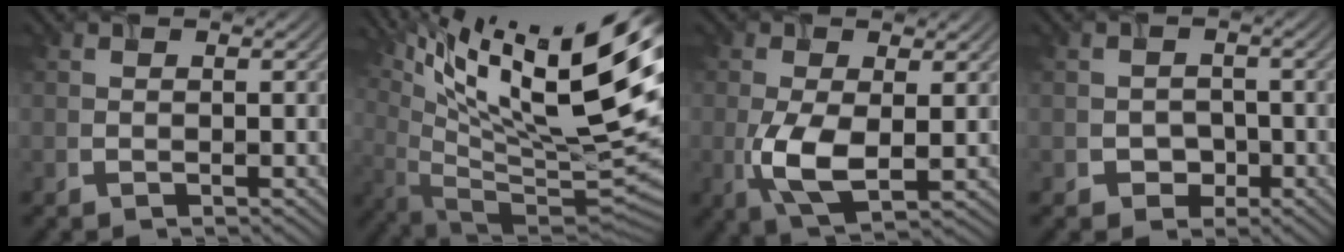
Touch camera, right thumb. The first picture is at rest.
{"total": 18.6, "force": [8.7, 4.6, 15.7], "torque": [-0.247, 0.019, 0.147]}
{"total": 6.7, "force": [-1.2, 3.2, 5.7], "torque": [-0.130, -0.009, -0.018]}
{"total": 2.2, "force": [-1.2, 1.8, 0.3], "torque": [-0.002, -0.005, -0.025]}